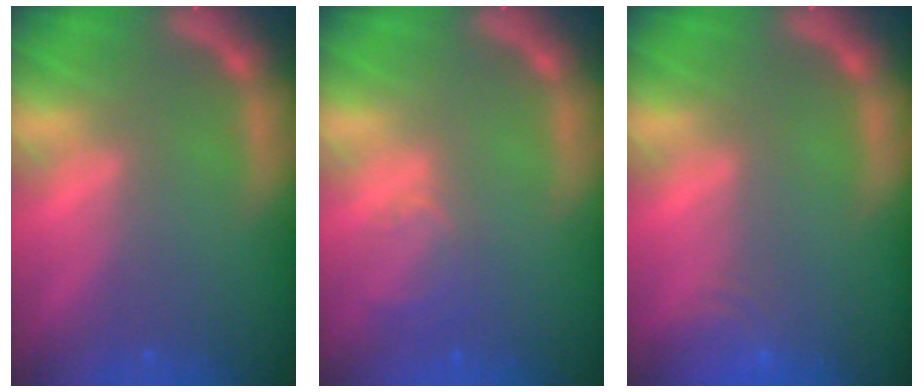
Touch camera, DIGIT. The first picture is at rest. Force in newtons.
{"total": 2.5}
{"total": 3.0}